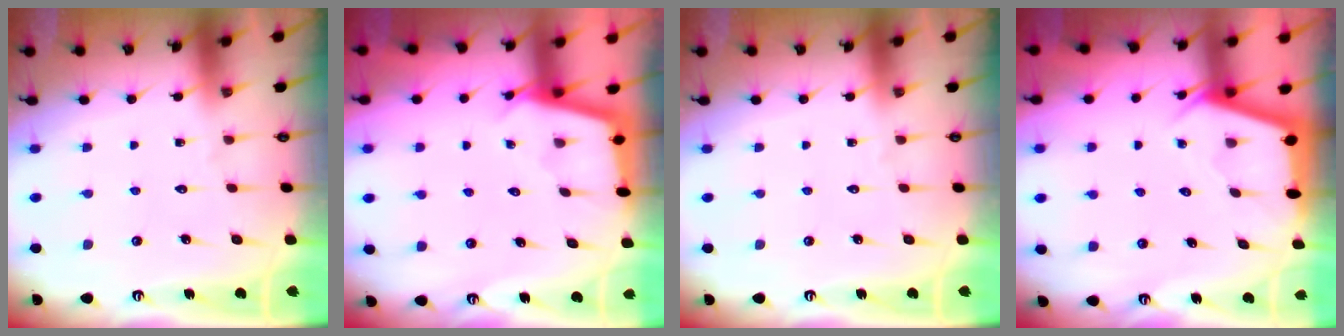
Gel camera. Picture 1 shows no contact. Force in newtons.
{"total": 2.7, "press": 2.7, "slide": 0.3}
{"total": 0.0}
{"total": 2.9, "press": 2.9, "slide": 0.3}